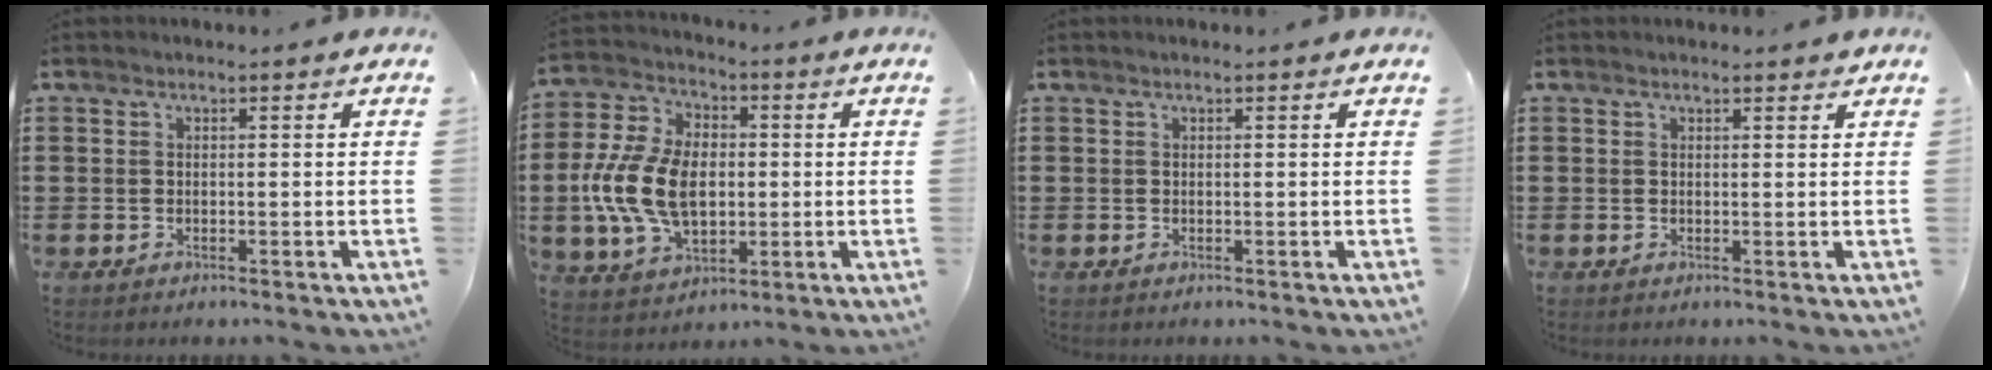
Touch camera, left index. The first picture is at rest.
{"total": 12.6, "force": [-1.1, 8.4, 9.3], "torque": [-0.221, 0.009, -0.021]}
{"total": 0.0}
{"total": 1.0, "force": [0.9, 0.1, 0.4], "torque": [-0.009, 0.000, 0.018]}